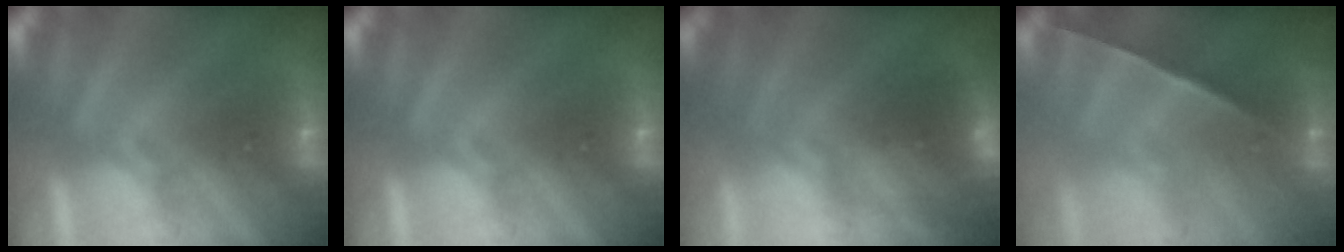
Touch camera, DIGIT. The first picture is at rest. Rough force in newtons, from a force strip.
{"total": 0.0}
{"total": 2.3}
{"total": 1.1}